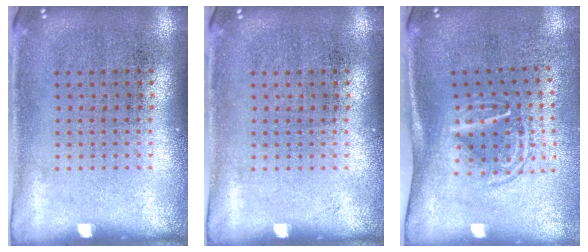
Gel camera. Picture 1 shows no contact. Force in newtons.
{"total": 0.0}
{"total": 1.7, "press": 1.2, "slide": 1.2}